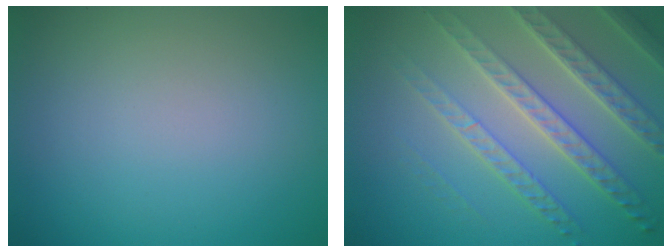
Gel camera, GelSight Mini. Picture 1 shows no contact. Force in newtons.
{"total": 7.2, "press": 5.1, "slide": 5.1}